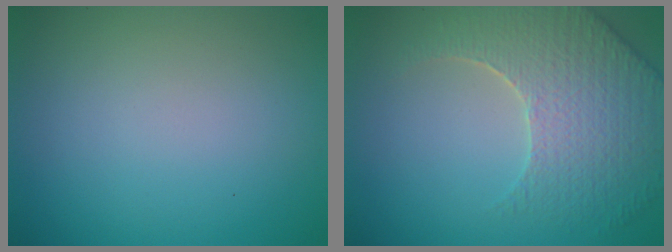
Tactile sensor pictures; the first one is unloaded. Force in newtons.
{"total": 5.9, "press": 5.1, "slide": 3.0}